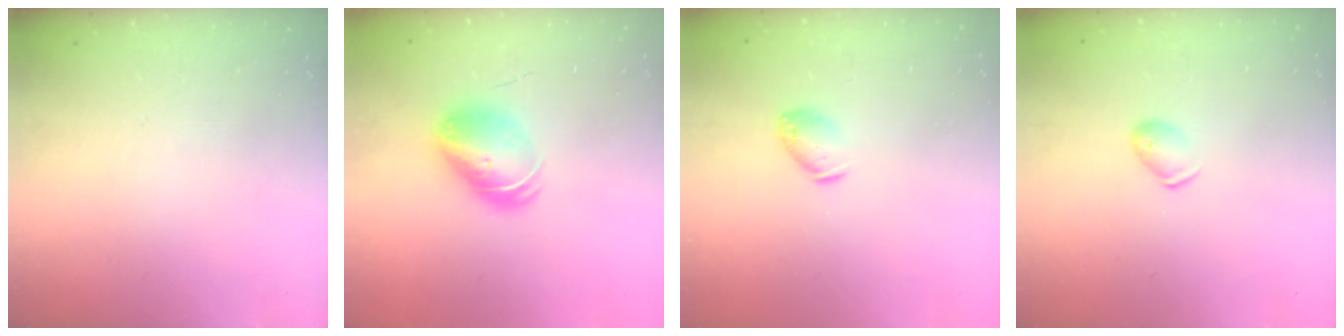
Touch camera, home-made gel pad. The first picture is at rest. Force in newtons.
{"total": 9.2, "press": 9.0, "slide": 2.0}
{"total": 6.8, "press": 6.8, "slide": 1.1}
{"total": 6.2, "press": 6.2, "slide": 1.1}